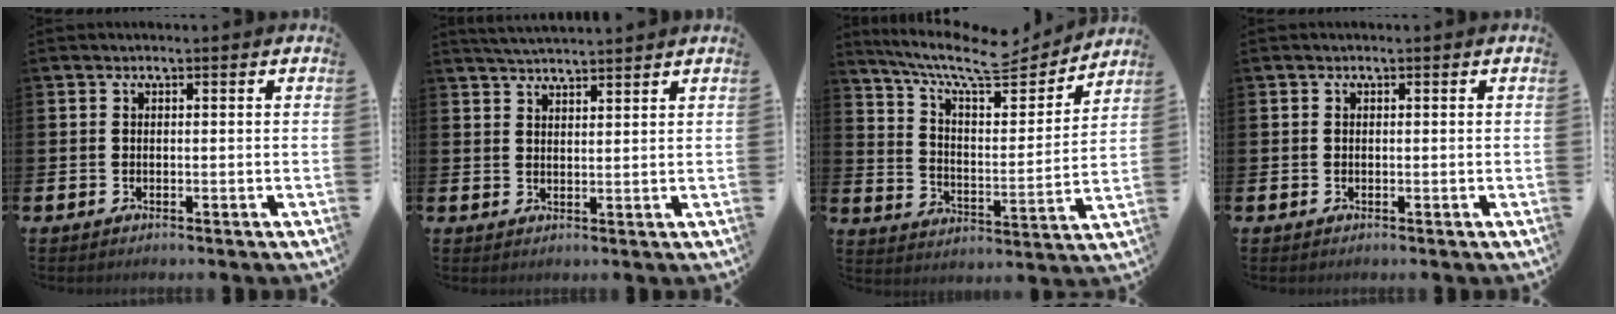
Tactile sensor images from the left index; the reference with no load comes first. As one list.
[{"total": 3.3, "force": [3.3, -0.1, 0.3], "torque": [-0.011, -0.013, 0.060]}, {"total": 10.2, "force": [8.6, 2.8, 4.7], "torque": [-0.105, -0.061, 0.142]}, {"total": 0.0}]